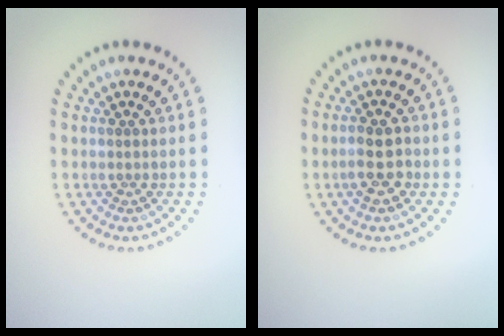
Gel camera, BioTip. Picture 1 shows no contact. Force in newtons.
{"total": 2.8, "press": 2.8, "slide": 0.4}